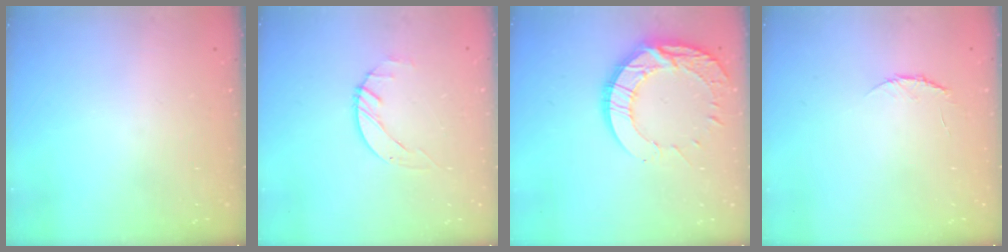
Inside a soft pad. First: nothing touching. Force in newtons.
{"total": 1.4, "press": 1.4, "slide": 0.2}
{"total": 15.2, "press": 15.2, "slide": 1.2}
{"total": 3.7, "press": 3.6, "slide": 0.4}